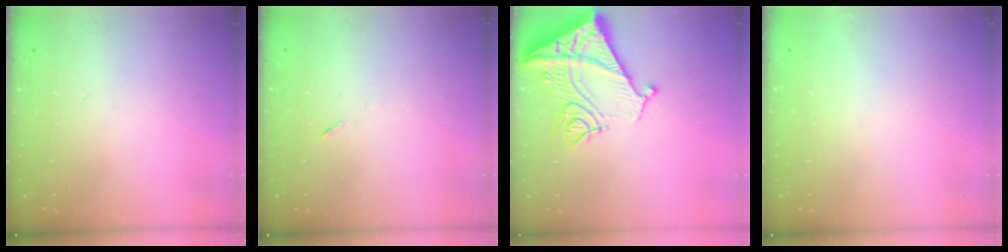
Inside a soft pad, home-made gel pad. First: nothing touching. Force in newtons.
{"total": 5.2, "press": 4.8, "slide": 2.1}
{"total": 15.1, "press": 15.1, "slide": 1.5}
{"total": 1.6, "press": 1.6, "slide": 0.1}